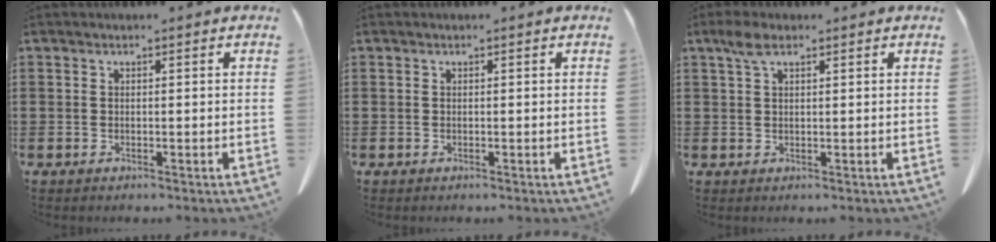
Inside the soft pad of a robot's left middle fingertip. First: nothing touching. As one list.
[{"total": 0.0}, {"total": 2.9, "force": [1.6, 1.2, 2.2], "torque": [-0.050, 0.004, 0.030]}]